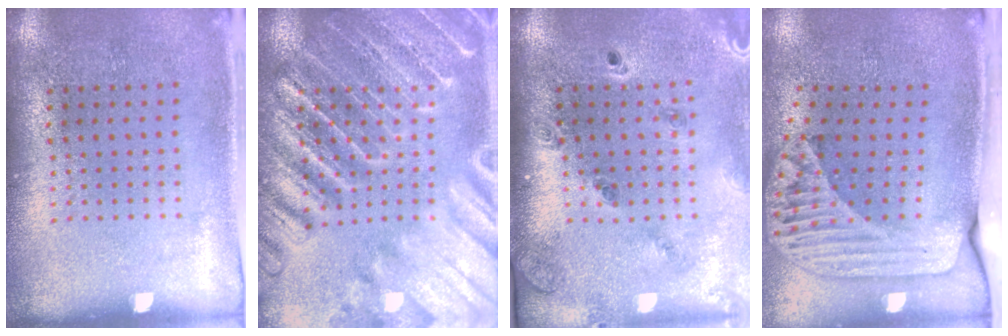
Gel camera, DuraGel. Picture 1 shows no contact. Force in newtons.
{"total": 4.1, "press": 4.1, "slide": 0.5}
{"total": 1.4, "press": 1.4, "slide": 0.3}
{"total": 2.4, "press": 1.8, "slide": 1.7}